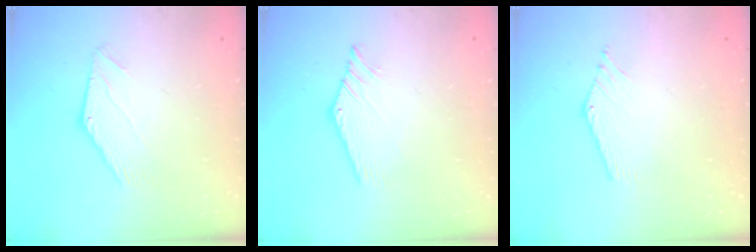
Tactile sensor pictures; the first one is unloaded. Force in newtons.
{"total": 0.0}
{"total": 0.0}